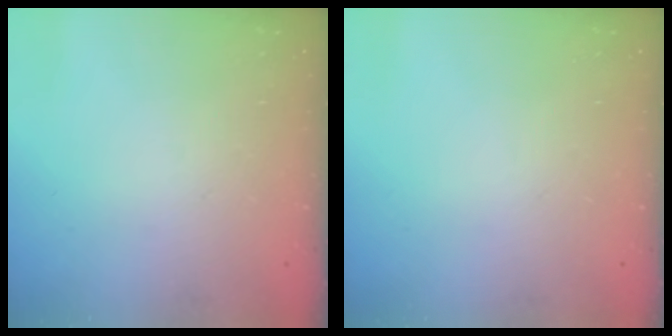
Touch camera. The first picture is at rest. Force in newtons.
{"total": 0.0}